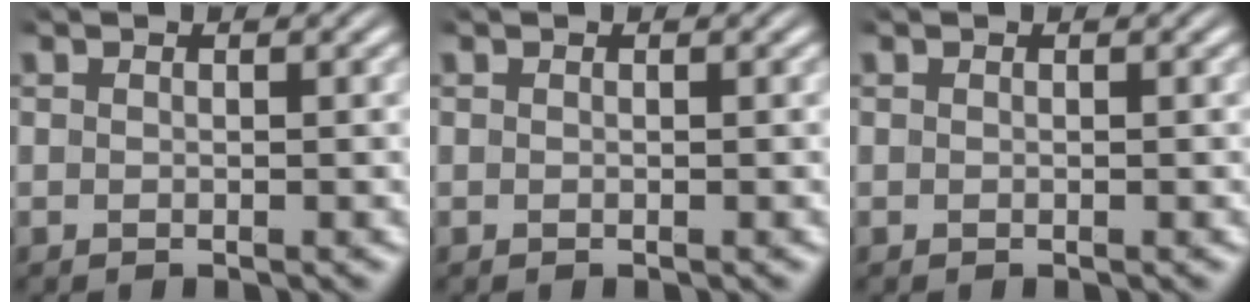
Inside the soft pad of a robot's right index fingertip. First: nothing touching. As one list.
[{"total": 0.0}, {"total": 0.0}]